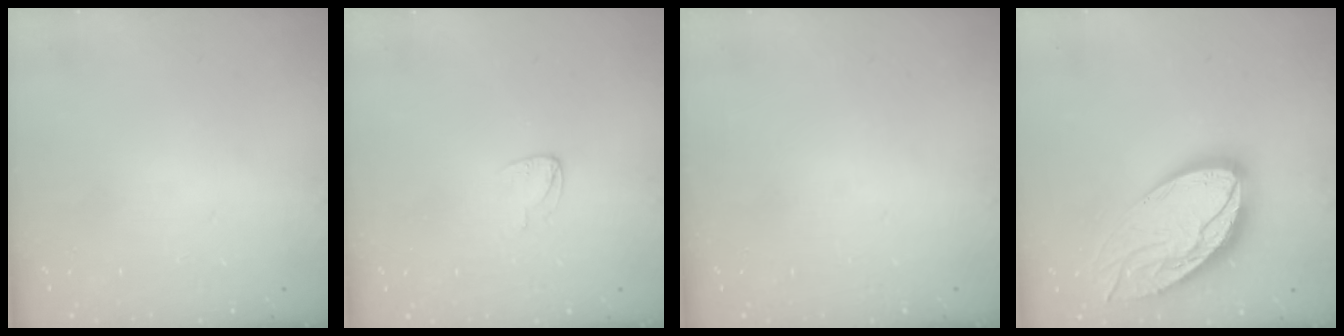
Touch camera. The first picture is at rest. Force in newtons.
{"total": 3.2, "press": 3.2, "slide": 0.2}
{"total": 0.0}
{"total": 22.8, "press": 22.7, "slide": 2.1}